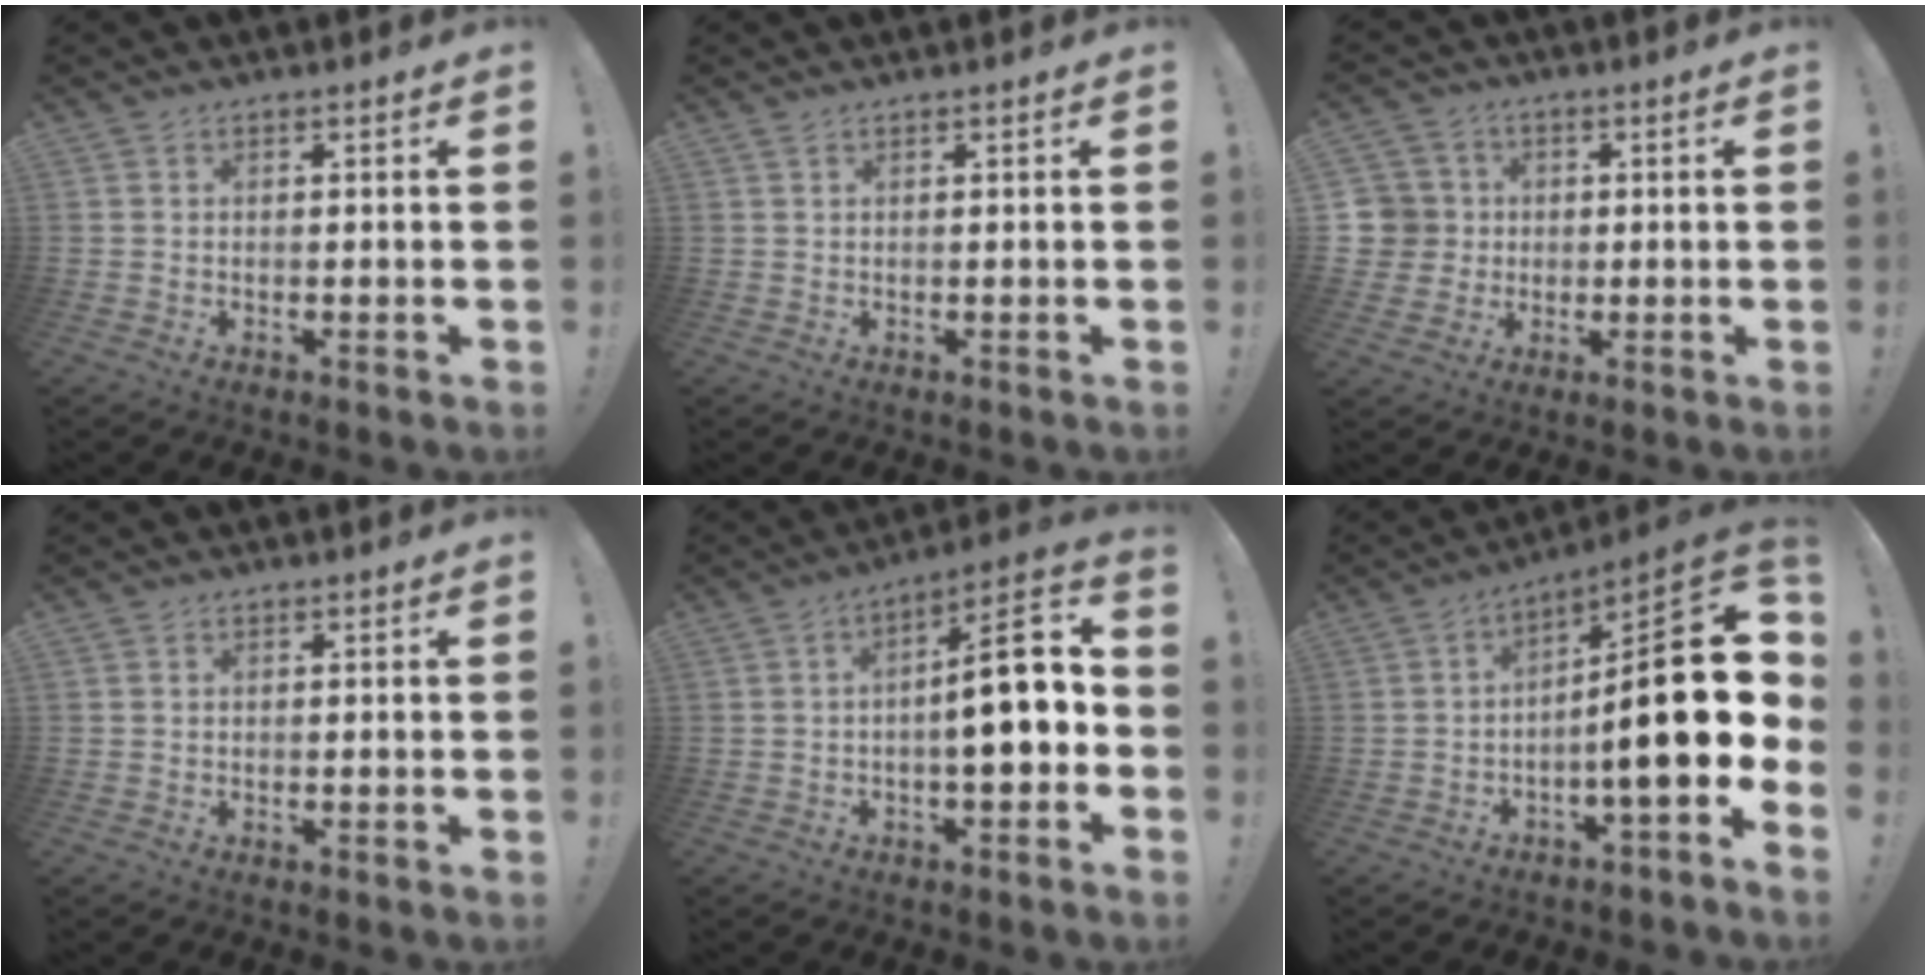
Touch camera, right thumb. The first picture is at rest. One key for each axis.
{"total": 0.6, "fx": 0.5, "fy": 0.0, "fz": 0.4, "tx": -0.008, "ty": 0.000, "tz": 0.009}
{"total": 7.1, "fx": 0.8, "fy": 6.9, "fz": 1.4, "tx": -0.035, "ty": 0.001, "tz": 0.024}
{"total": 0.0}
{"total": 14.2, "fx": -0.5, "fy": 4.5, "fz": 13.5, "tx": -0.184, "ty": 0.005, "tz": -0.013}
{"total": 21.8, "fx": -0.7, "fy": 5.1, "fz": 21.2, "tx": -0.321, "ty": 0.006, "tz": -0.012}